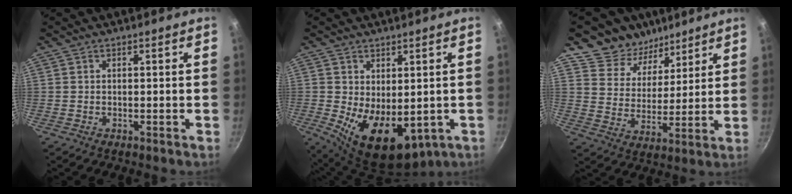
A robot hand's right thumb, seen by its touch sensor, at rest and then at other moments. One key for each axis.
{"total": 11.9, "fx": -1.2, "fy": 6.9, "fz": 9.6, "tx": -0.130, "ty": -0.028, "tz": 0.004}
{"total": 11.8, "fx": 8.9, "fy": 7.6, "fz": 1.5, "tx": 0.018, "ty": -0.074, "tz": 0.140}